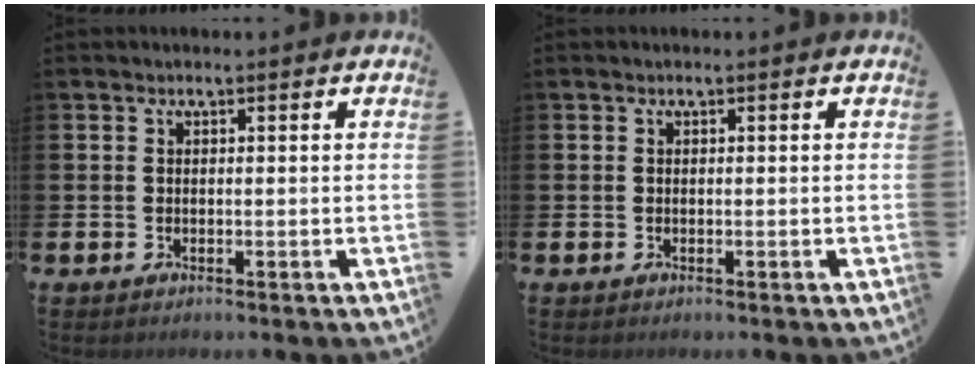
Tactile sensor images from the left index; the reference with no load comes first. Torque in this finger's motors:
{"motor_torque": [0.00, 0.00, 0.00, 0.01]}